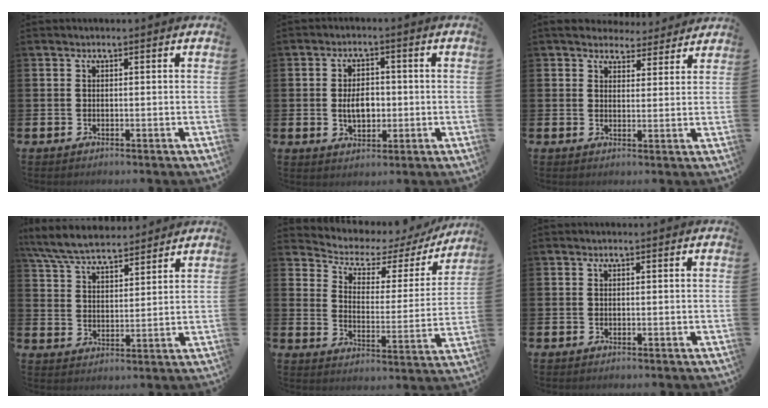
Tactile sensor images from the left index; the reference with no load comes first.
{"total": 4.3, "force": [-0.3, 2.8, 3.2], "torque": [-0.048, 0.003, -0.012]}
{"total": 4.8, "force": [4.4, 1.8, 0.4], "torque": [-0.016, -0.025, 0.079]}
{"total": 7.4, "force": [7.1, 1.4, 1.8], "torque": [-0.066, -0.029, 0.131]}
{"total": 4.7, "force": [3.9, 2.2, 1.6], "torque": [-0.063, -0.031, 0.058]}
{"total": 0.0}